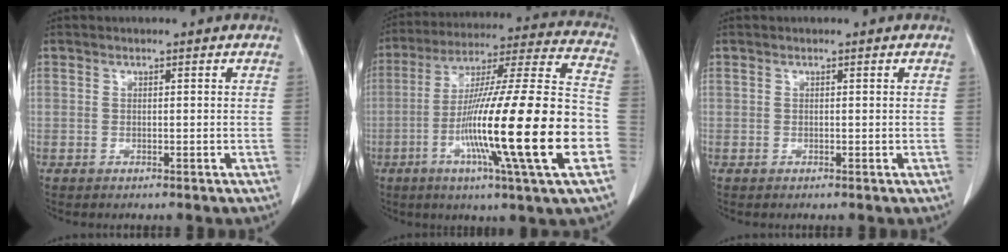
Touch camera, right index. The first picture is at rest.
{"total": 26.0, "force": [-7.2, 0.3, 25.0], "torque": [-0.396, -0.023, -0.134]}
{"total": 0.0}